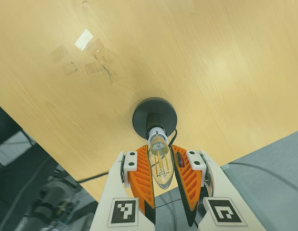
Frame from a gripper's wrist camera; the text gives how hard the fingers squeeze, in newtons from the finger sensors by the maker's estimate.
{"total": 12.0, "left": 11.6, "right": 12.4}